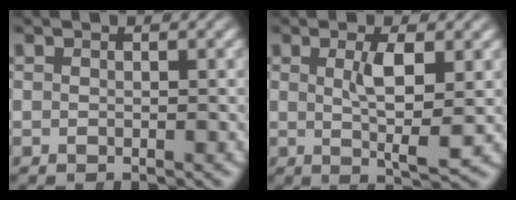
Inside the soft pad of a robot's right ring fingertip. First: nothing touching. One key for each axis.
{"total": 4.4, "fx": 0.3, "fy": 0.5, "fz": 4.3, "tx": -0.072, "ty": -0.015, "tz": 0.012}